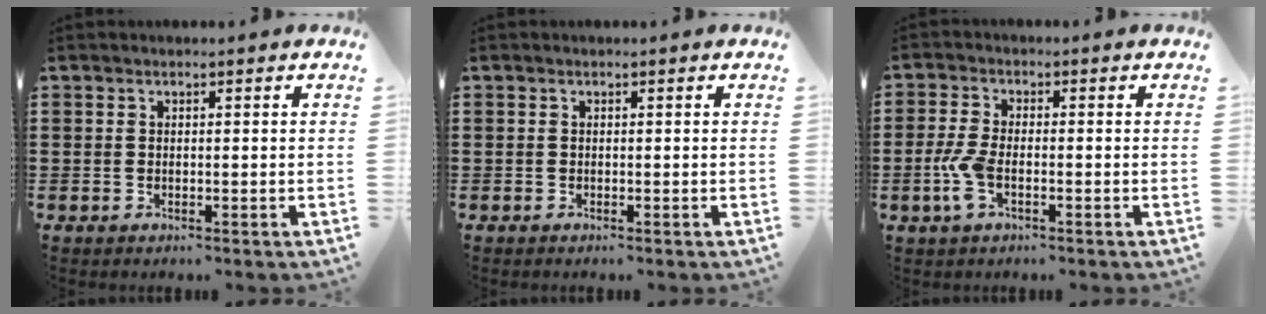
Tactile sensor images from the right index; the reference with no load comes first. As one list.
[{"total": 0.0}, {"total": 4.7, "force": [-1.4, 1.9, 4.1], "torque": [-0.105, -0.008, -0.033]}]